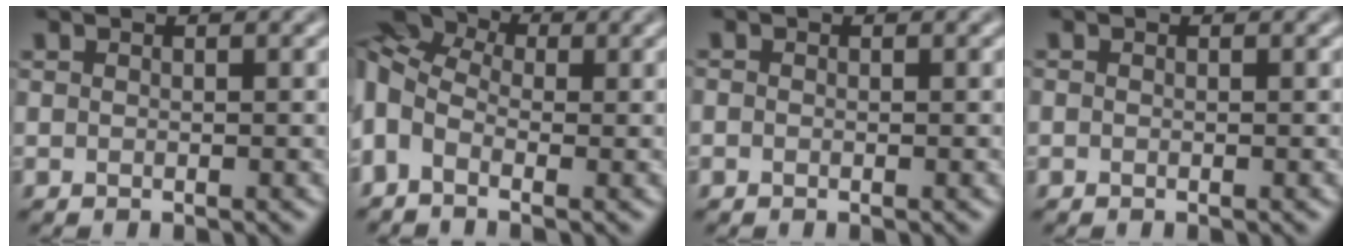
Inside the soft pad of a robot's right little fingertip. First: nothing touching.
{"total": 9.4, "force": [0.9, 6.3, 7.0], "torque": [-0.159, 0.033, -0.001]}
{"total": 0.0}
{"total": 0.0}